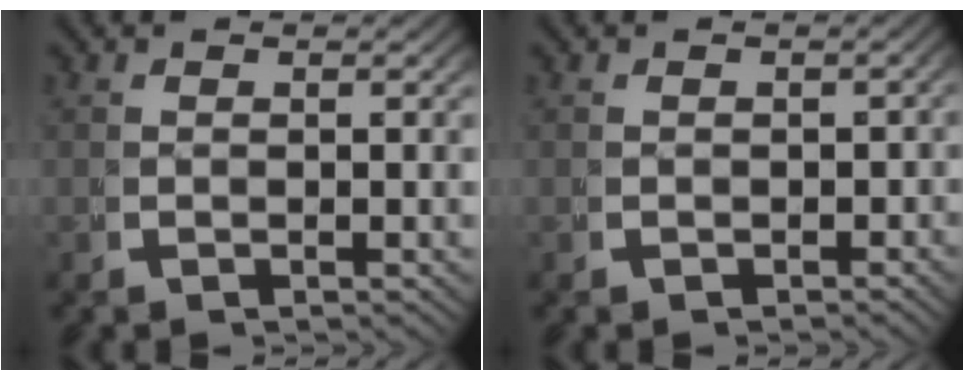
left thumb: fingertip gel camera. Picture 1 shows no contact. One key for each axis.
{"total": 1.1, "fx": -0.7, "fy": 0.7, "fz": 0.4, "tx": -0.002, "ty": -0.007, "tz": -0.011}